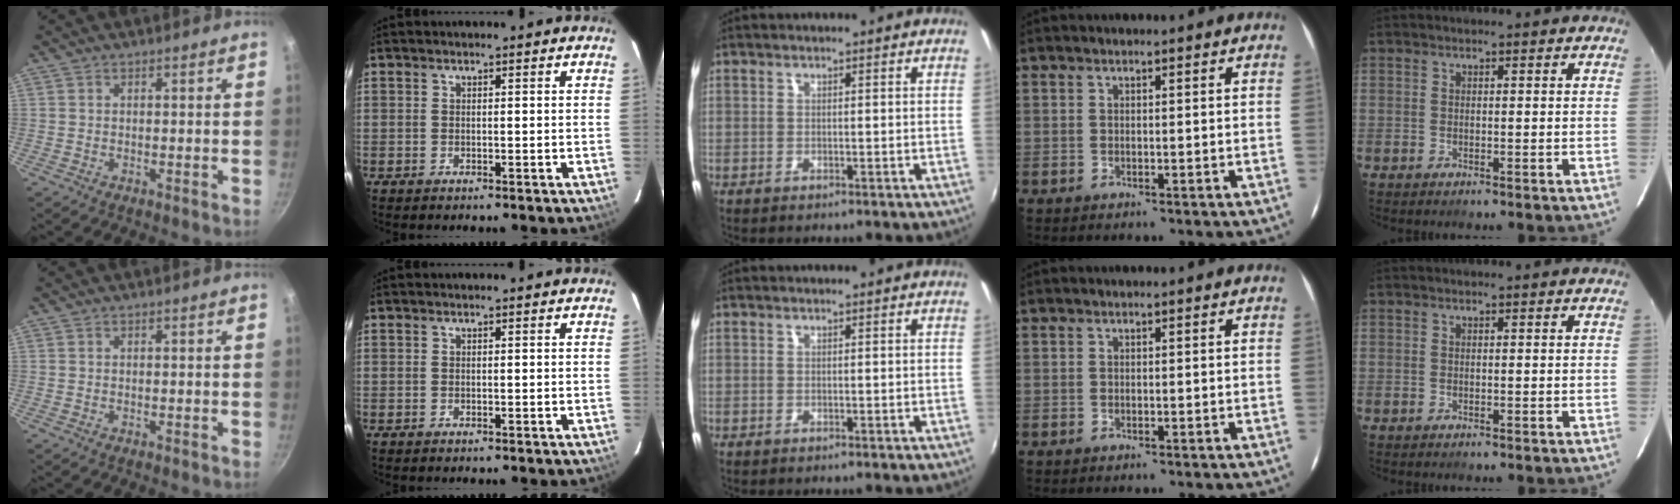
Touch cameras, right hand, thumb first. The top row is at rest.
{}